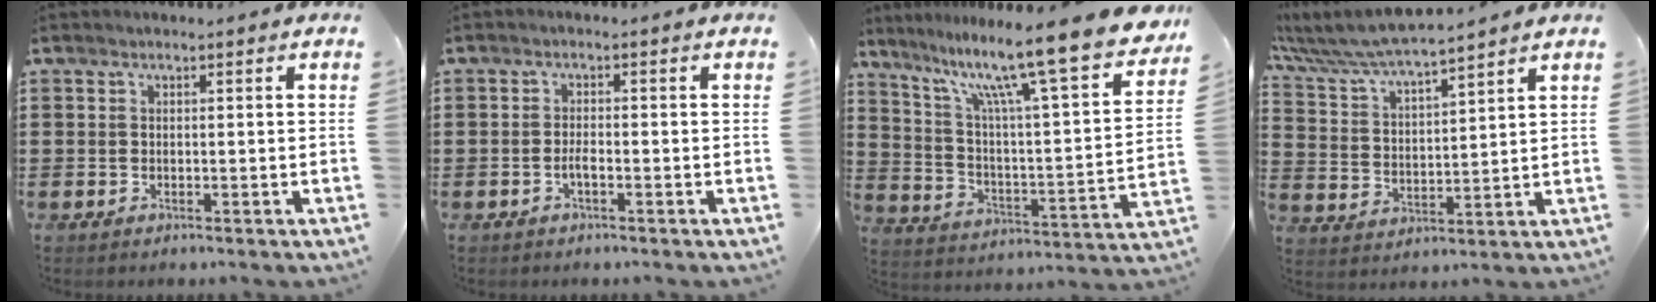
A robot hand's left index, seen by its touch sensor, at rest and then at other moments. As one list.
[{"total": 1.6, "force": [-0.8, 0.3, 1.4], "torque": [-0.028, -0.001, -0.013]}, {"total": 14.4, "force": [11.3, 0.4, 8.9], "torque": [-0.184, -0.083, 0.180]}, {"total": 6.3, "force": [6.0, 0.1, 2.0], "torque": [-0.066, -0.037, 0.101]}]